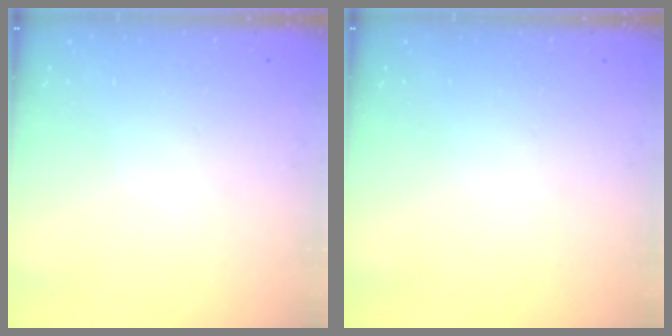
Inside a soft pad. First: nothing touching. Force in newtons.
{"total": 0.0}